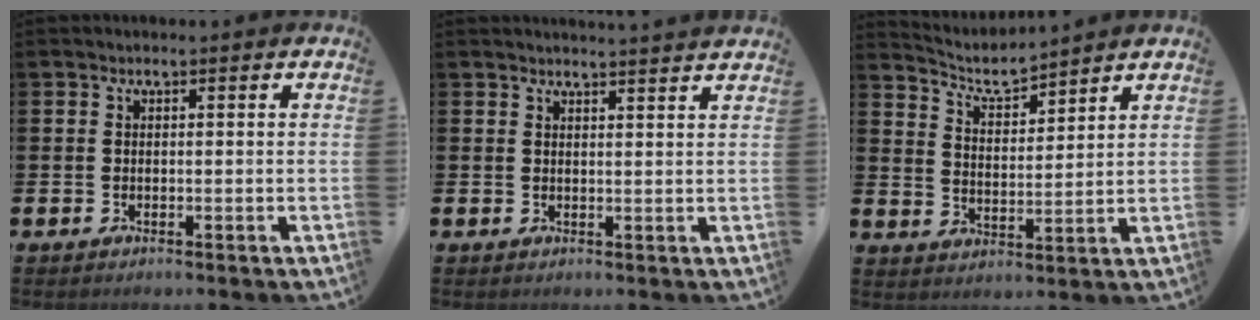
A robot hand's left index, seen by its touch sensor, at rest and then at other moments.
{"total": 2.2, "force": [2.2, -0.4, -0.1], "torque": [0.009, -0.018, 0.039]}
{"total": 4.6, "force": [4.4, 0.8, 1.0], "torque": [-0.043, -0.026, 0.076]}